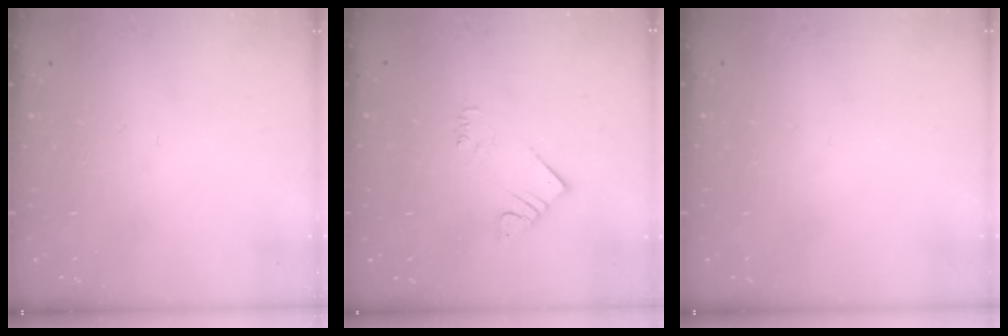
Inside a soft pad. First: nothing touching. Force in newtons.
{"total": 3.3, "press": 3.2, "slide": 0.6}
{"total": 0.0}